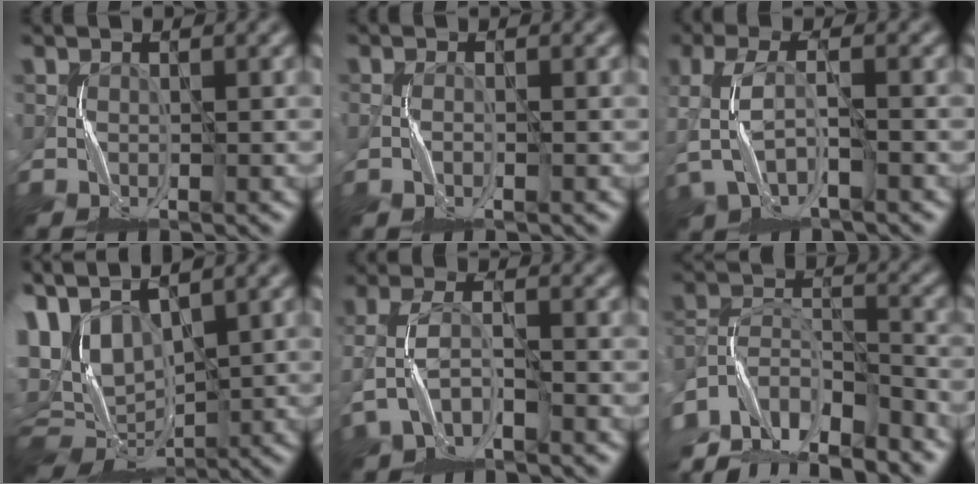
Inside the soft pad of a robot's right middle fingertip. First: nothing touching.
{"total": 0.6, "force": [-0.6, -0.2, 0.1], "torque": [-0.005, 0.003, -0.012]}
{"total": 3.3, "force": [-2.0, 1.6, 2.1], "torque": [-0.057, 0.006, -0.042]}
{"total": 8.4, "force": [3.3, 5.4, 5.4], "torque": [-0.126, 0.008, 0.066]}
{"total": 3.0, "force": [-2.0, 1.3, 1.8], "torque": [-0.050, 0.006, -0.042]}
{"total": 11.8, "force": [-10.1, 4.1, 4.5], "torque": [-0.101, 0.003, -0.172]}